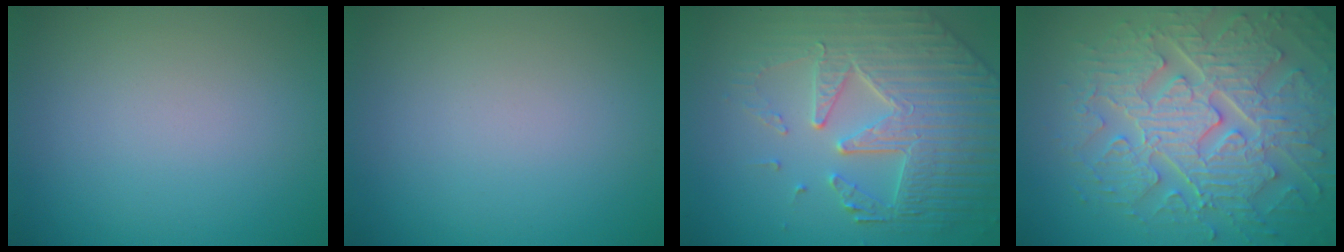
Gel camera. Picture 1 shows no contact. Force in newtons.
{"total": 0.0}
{"total": 7.0, "press": 5.7, "slide": 4.2}
{"total": 9.1, "press": 6.6, "slide": 6.2}